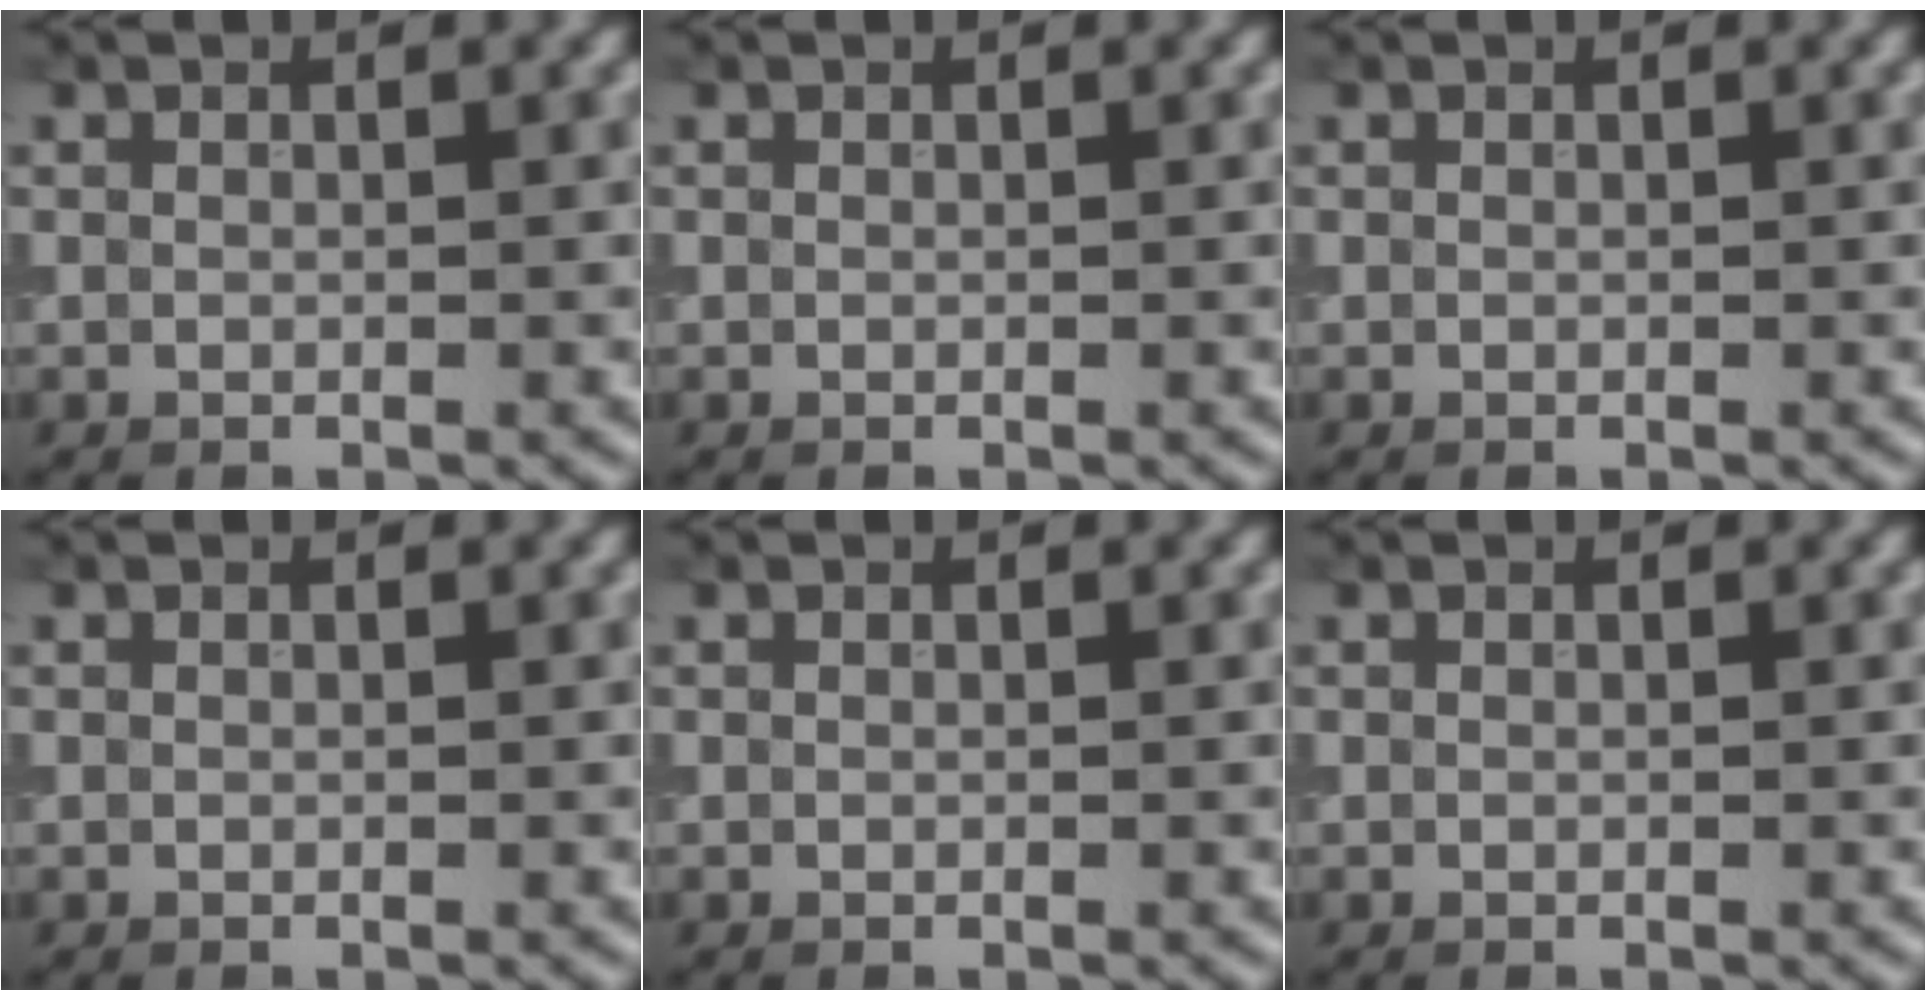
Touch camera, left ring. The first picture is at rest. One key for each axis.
{"total": 0.0}
{"total": 0.0}
{"total": 0.0}
{"total": 0.0}
{"total": 0.0}